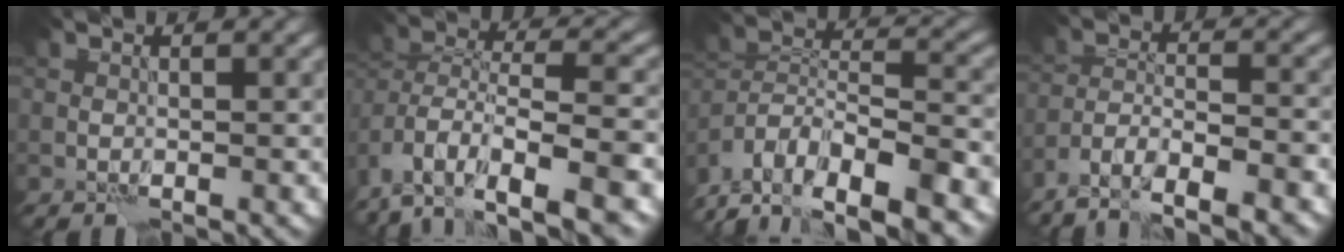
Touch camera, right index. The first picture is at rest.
{"total": 11.0, "force": [-6.7, 5.3, 7.0], "torque": [-0.116, 0.018, -0.098]}
{"total": 14.0, "force": [-11.7, 5.0, 6.0], "torque": [-0.088, 0.012, -0.169]}
{"total": 7.8, "force": [-6.4, 1.9, 4.1], "torque": [-0.057, -0.008, -0.107]}